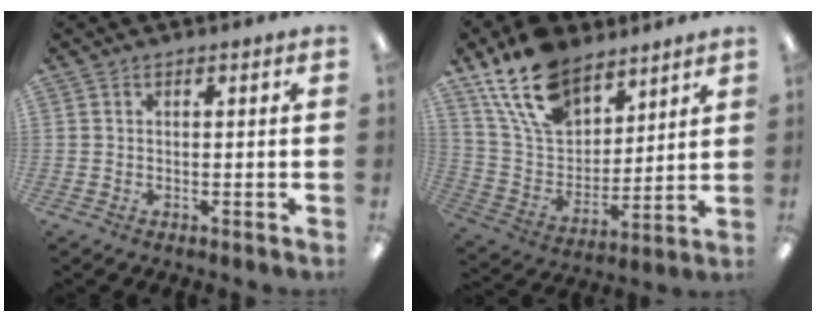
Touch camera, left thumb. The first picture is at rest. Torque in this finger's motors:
{"motor_torque": [2.54, 1.49, 1.57, -1.20, 0.13]}